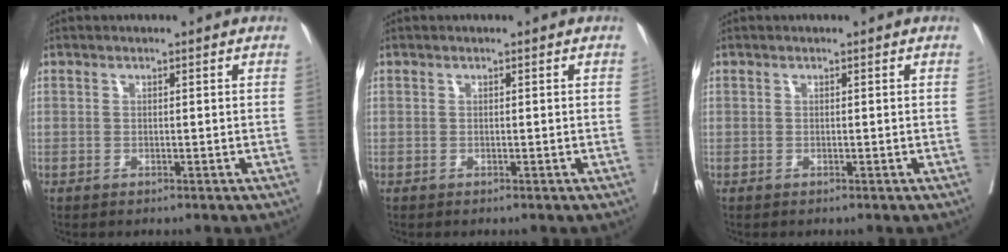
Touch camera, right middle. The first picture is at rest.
{"total": 0.0}
{"total": 0.0}